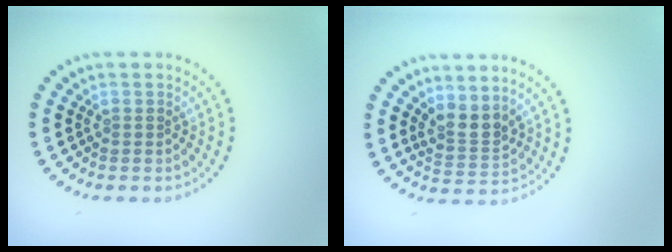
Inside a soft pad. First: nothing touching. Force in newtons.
{"total": 2.6, "press": 2.0, "slide": 1.6}